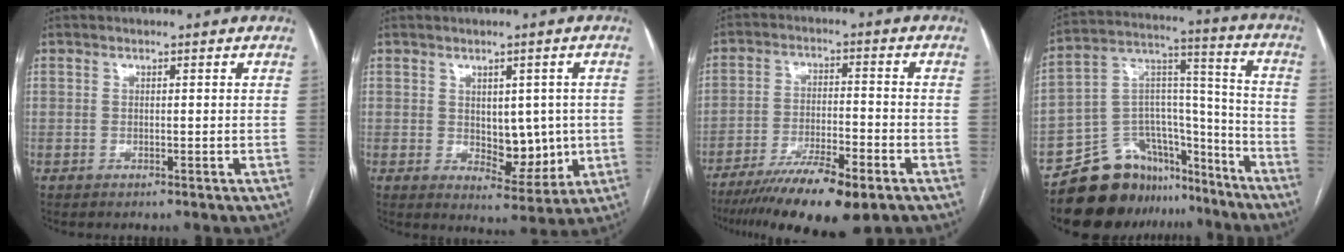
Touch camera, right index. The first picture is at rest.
{"total": 7.0, "force": [0.0, 4.0, 5.7], "torque": [-0.067, -0.001, 0.017]}
{"total": 13.5, "force": [-9.5, 2.0, 9.4], "torque": [-0.162, -0.028, -0.157]}
{"total": 17.4, "force": [-14.3, 9.1, 4.3], "torque": [-0.059, 0.081, -0.229]}